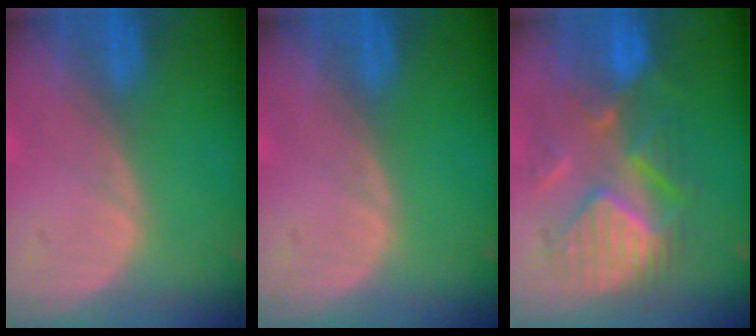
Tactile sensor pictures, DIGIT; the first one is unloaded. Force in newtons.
{"total": 0.0}
{"total": 9.4, "press": 9.3, "slide": 1.6}